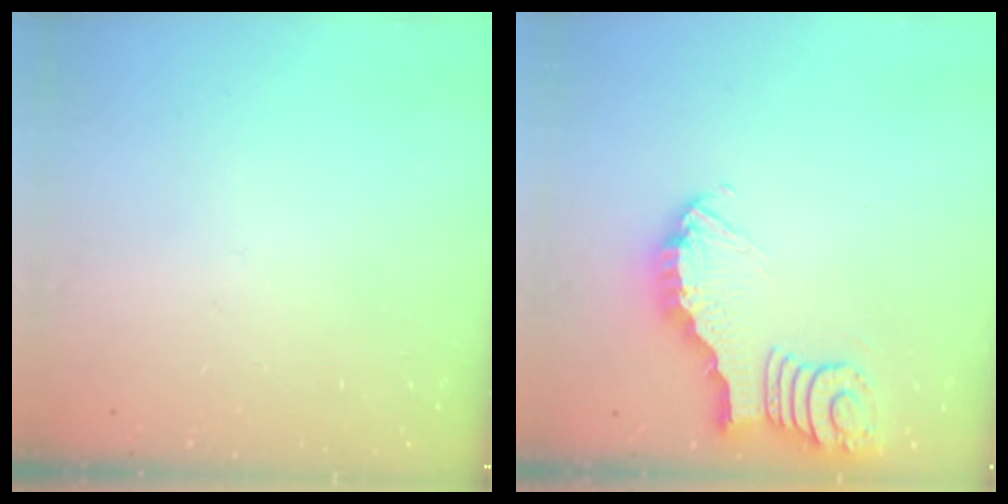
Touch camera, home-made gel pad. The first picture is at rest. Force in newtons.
{"total": 4.1, "press": 4.1, "slide": 0.4}